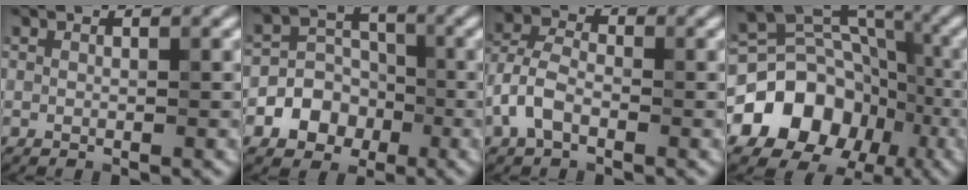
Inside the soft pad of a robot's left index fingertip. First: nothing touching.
{"total": 5.6, "force": [-2.3, 4.8, 1.8], "torque": [-0.007, 0.011, -0.064]}
{"total": 3.4, "force": [-1.7, 1.7, 2.4], "torque": [-0.058, 0.014, -0.043]}
{"total": 16.0, "force": [-6.7, 13.1, 6.3], "torque": [-0.115, -0.014, -0.126]}